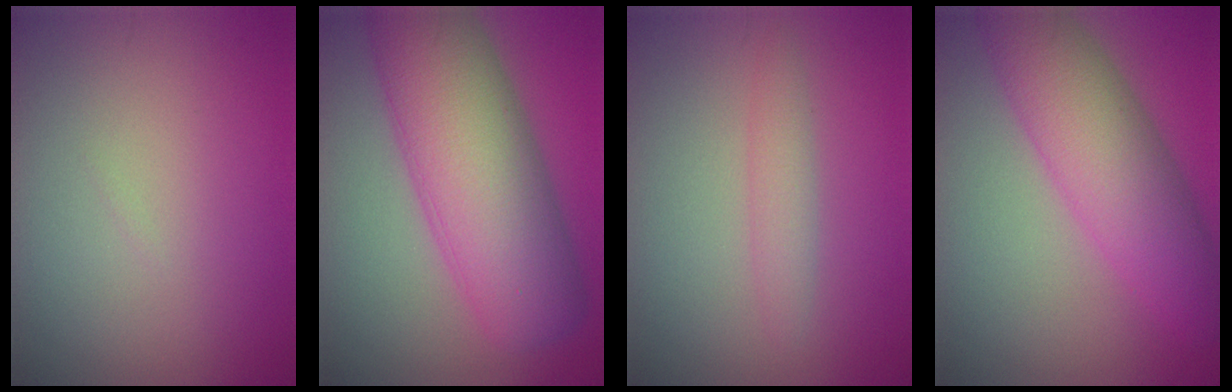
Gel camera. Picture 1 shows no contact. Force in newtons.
{"total": 11.8, "press": 11.8, "slide": 0.3}
{"total": 1.8, "press": 1.8, "slide": 0.2}
{"total": 7.9, "press": 7.9, "slide": 0.1}